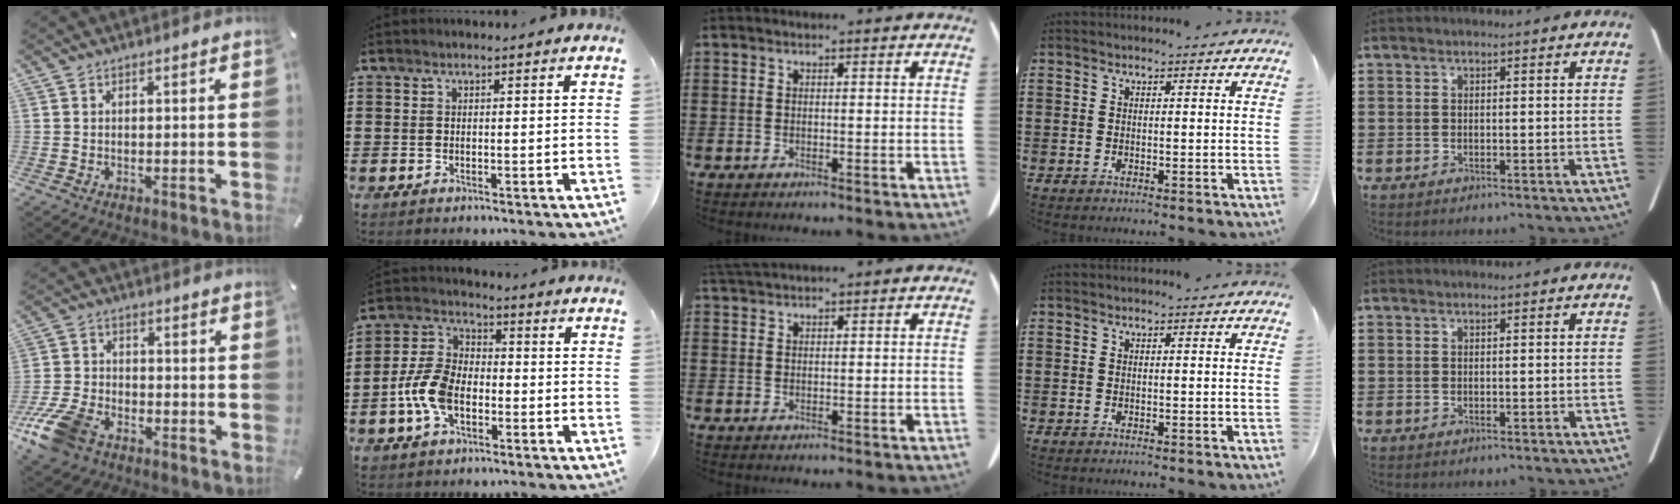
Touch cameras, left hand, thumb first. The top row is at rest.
{"thumb": {"total": 11.5, "force": [-7.2, 6.6, 6.0], "torque": [-0.133, 0.033, -0.135]}, "index": {"total": 8.5, "force": [-2.8, 5.1, 6.1], "torque": [-0.161, 0.002, -0.061]}, "middle": {"total": 1.8, "force": [1.7, 0.1, 0.6], "torque": [-0.016, -0.002, 0.035]}}